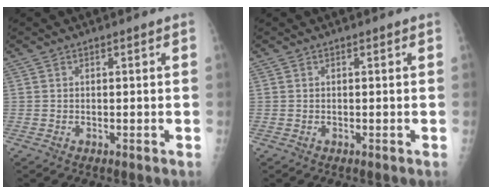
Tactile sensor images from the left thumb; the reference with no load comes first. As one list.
[{"total": 0.0}]